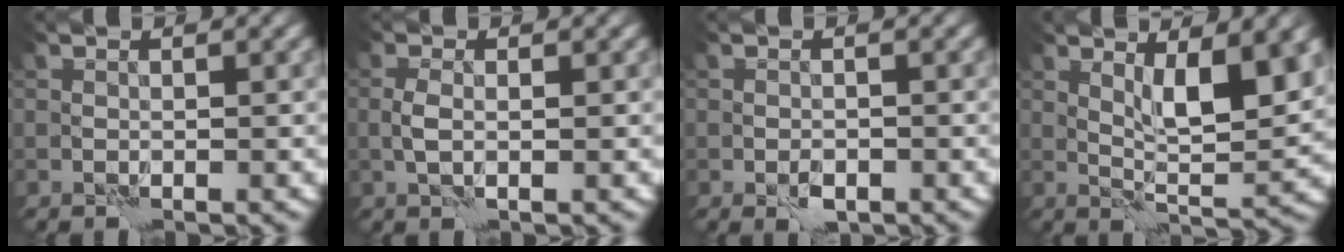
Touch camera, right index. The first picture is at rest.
{"total": 1.3, "force": [0.1, 0.5, 1.2], "torque": [-0.028, 0.000, 0.000]}
{"total": 1.3, "force": [-0.5, 0.8, 1.0], "torque": [-0.016, -0.003, -0.009]}
{"total": 6.0, "force": [2.3, 1.5, 5.4], "torque": [-0.089, -0.007, 0.041]}